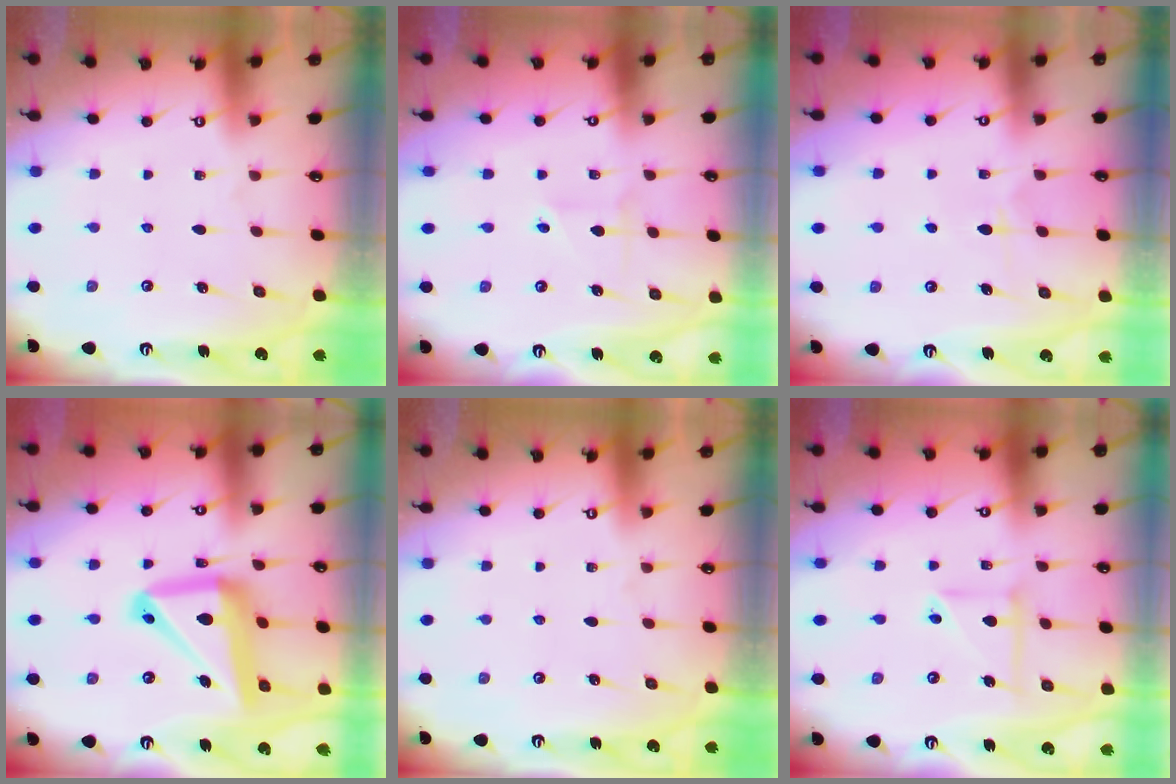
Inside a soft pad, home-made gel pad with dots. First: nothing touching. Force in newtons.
{"total": 1.8, "press": 1.7, "slide": 0.2}
{"total": 5.6, "press": 5.5, "slide": 0.7}
{"total": 18.0, "press": 17.9, "slide": 2.1}
{"total": 0.0}
{"total": 6.7, "press": 6.7, "slide": 0.4}